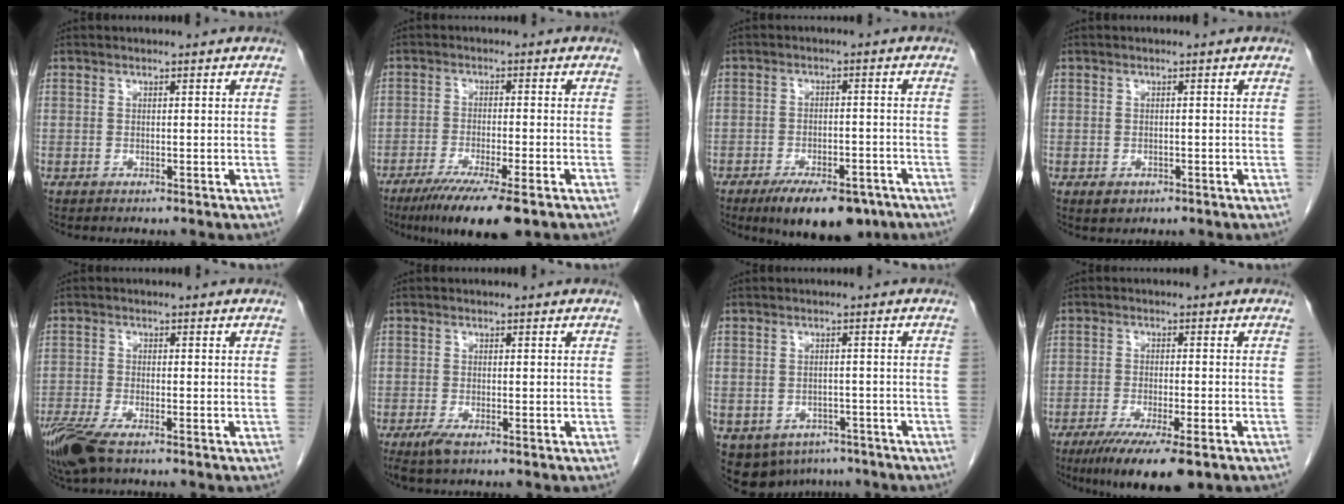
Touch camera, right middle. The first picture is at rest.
{"total": 10.3, "force": [-7.0, 0.7, 7.5], "torque": [-0.117, -0.023, -0.109]}
{"total": 11.1, "force": [-8.0, 4.3, 6.4], "torque": [-0.086, -0.002, -0.119]}
{"total": 1.6, "force": [-0.8, 1.2, 0.8], "torque": [-0.012, 0.001, -0.003]}
{"total": 6.9, "force": [-4.8, 1.8, 4.7], "torque": [-0.096, -0.018, -0.090]}
{"total": 2.3, "force": [-1.4, 0.5, 1.8], "torque": [-0.041, -0.006, -0.028]}
{"total": 10.4, "force": [-5.9, 7.8, 3.3], "torque": [-0.077, 0.001, -0.070]}
{"total": 10.0, "force": [-6.6, 1.5, 7.4], "torque": [-0.115, -0.022, -0.101]}